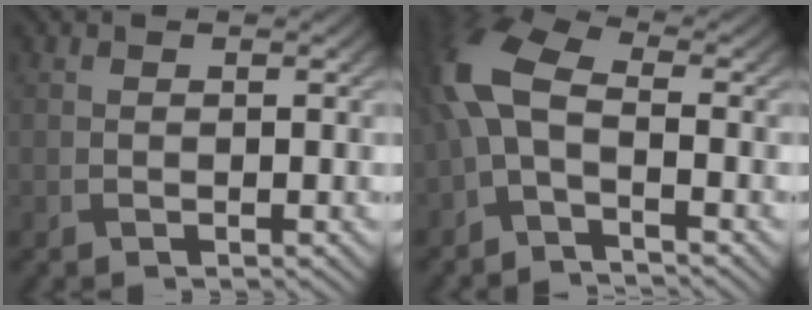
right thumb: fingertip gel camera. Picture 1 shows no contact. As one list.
[{"total": 8.3, "force": [-1.9, 3.9, 7.0], "torque": [-0.173, 0.011, -0.059]}]